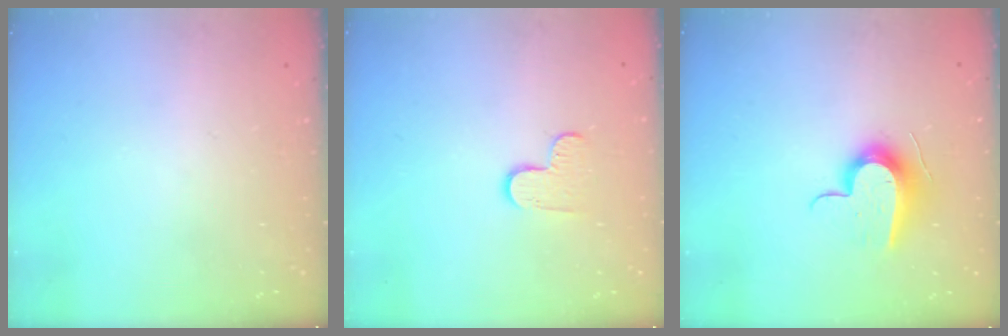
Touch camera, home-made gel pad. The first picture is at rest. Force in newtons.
{"total": 6.1, "press": 6.1, "slide": 0.6}
{"total": 12.4, "press": 12.4, "slide": 0.4}